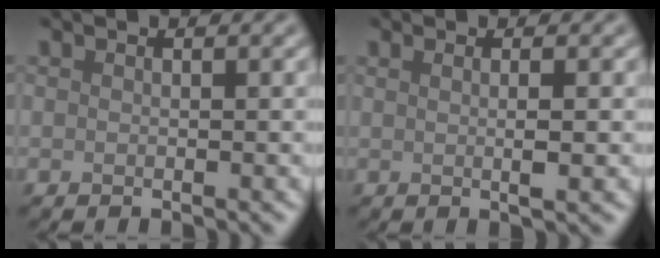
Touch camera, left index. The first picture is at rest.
{"total": 2.3, "force": [0.3, 0.6, 2.2], "torque": [-0.033, 0.001, 0.001]}